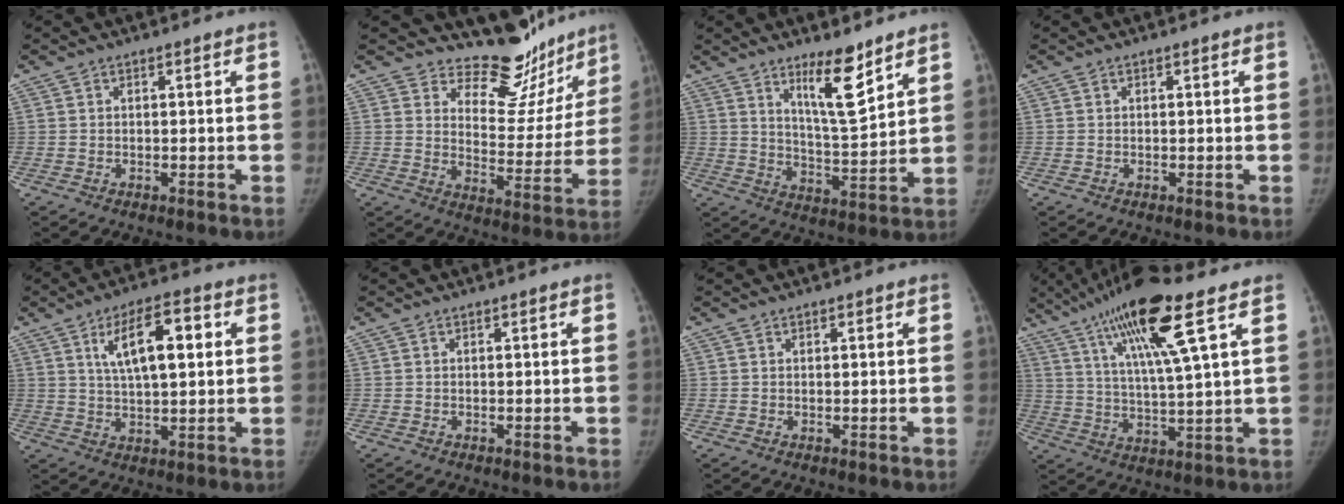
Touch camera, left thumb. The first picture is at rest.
{"total": 15.0, "force": [13.2, 6.5, 2.9], "torque": [0.023, -0.119, 0.175]}
{"total": 10.3, "force": [7.0, 2.1, 7.3], "torque": [-0.108, -0.064, 0.123]}
{"total": 0.0}
{"total": 11.3, "force": [3.5, 4.5, 9.8], "torque": [-0.149, -0.002, 0.059]}
{"total": 0.0}
{"total": 0.6, "force": [0.4, 0.4, 0.3], "torque": [-0.001, -0.002, 0.004]}
{"total": 17.4, "force": [9.1, 1.9, 14.7], "torque": [-0.266, -0.022, 0.161]}